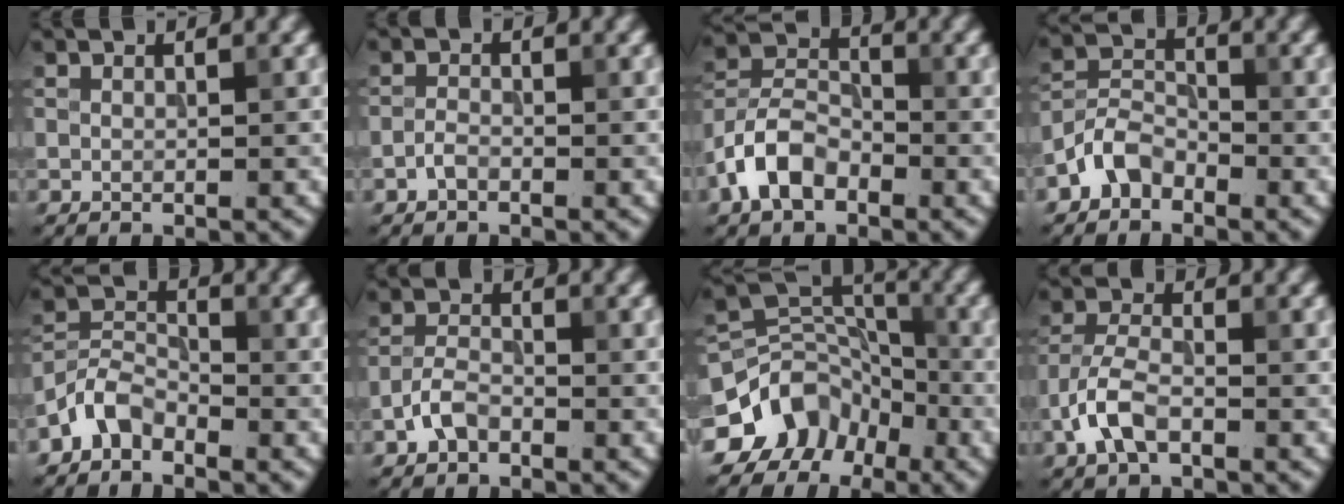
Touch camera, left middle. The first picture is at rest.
{"total": 1.1, "force": [-0.7, 0.5, 0.6], "torque": [-0.011, 0.003, -0.018]}
{"total": 5.4, "force": [-2.9, 3.3, 3.2], "torque": [-0.063, 0.009, -0.064]}
{"total": 3.3, "force": [-2.2, 2.0, 1.3], "torque": [-0.022, 0.013, -0.054]}
{"total": 3.3, "force": [-2.5, 1.7, 1.3], "torque": [-0.025, 0.013, -0.061]}
{"total": 2.3, "force": [-1.4, 1.3, 1.4], "torque": [-0.027, 0.008, -0.033]}
{"total": 8.8, "force": [-5.1, 6.5, 2.9], "torque": [-0.040, 0.024, -0.100]}
{"total": 3.9, "force": [-1.9, 1.9, 2.8], "torque": [-0.059, 0.006, -0.047]}